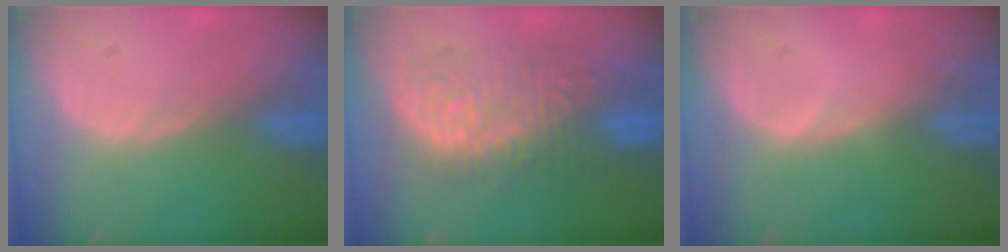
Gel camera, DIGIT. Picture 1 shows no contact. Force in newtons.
{"total": 9.8, "press": 9.8, "slide": 0.4}
{"total": 0.5, "press": 0.1, "slide": 0.5}